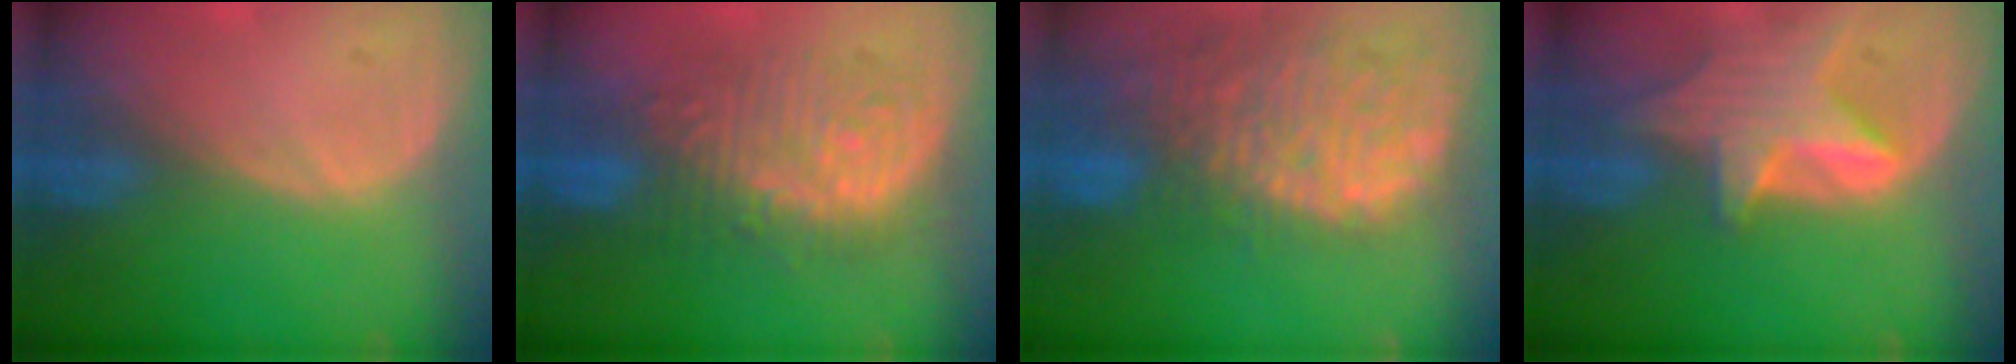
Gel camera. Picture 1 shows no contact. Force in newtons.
{"total": 9.8, "press": 9.8, "slide": 0.4}
{"total": 14.3, "press": 11.8, "slide": 8.1}
{"total": 7.4, "press": 6.9, "slide": 2.5}